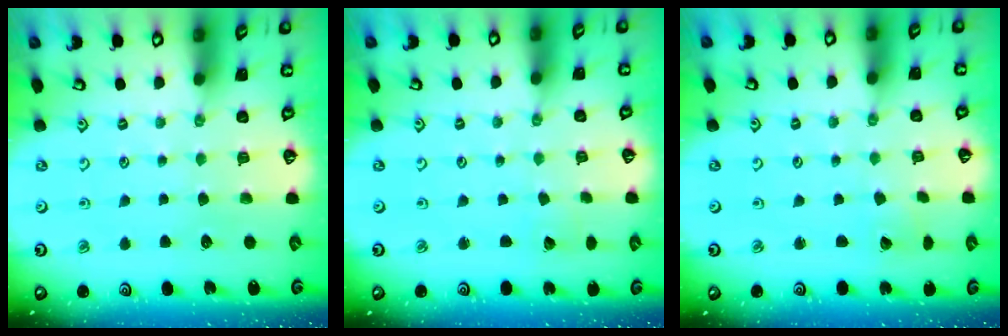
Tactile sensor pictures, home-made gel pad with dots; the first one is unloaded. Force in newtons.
{"total": 1.9, "press": 1.9, "slide": 0.3}
{"total": 2.6, "press": 2.6, "slide": 0.2}